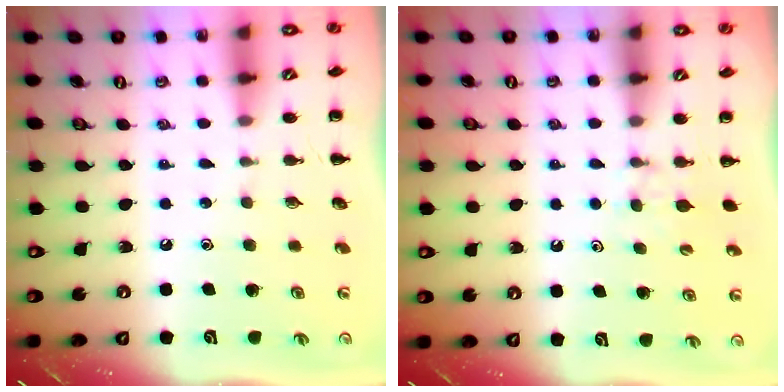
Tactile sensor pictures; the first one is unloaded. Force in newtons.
{"total": 4.3, "press": 4.1, "slide": 1.4}